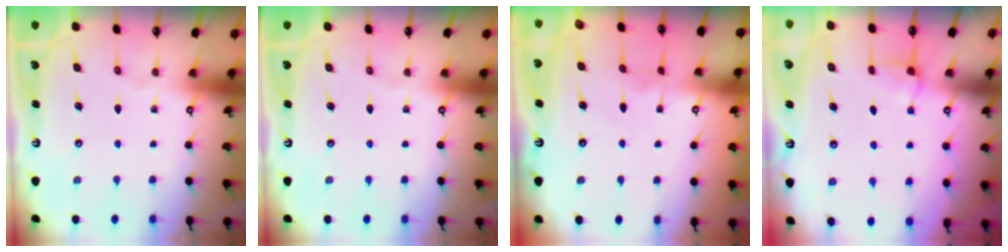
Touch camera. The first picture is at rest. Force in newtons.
{"total": 0.0}
{"total": 2.3, "press": 2.3, "slide": 0.3}
{"total": 3.8, "press": 3.8, "slide": 0.0}